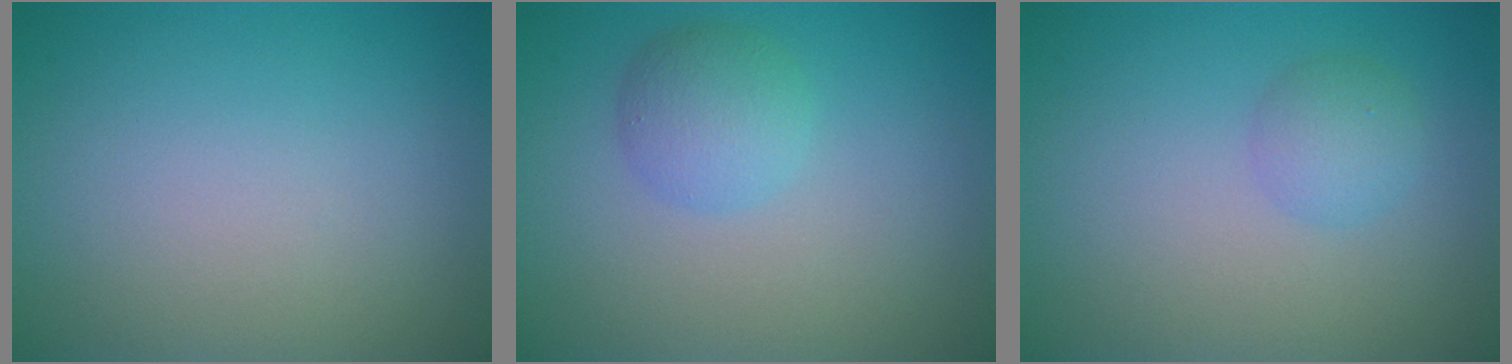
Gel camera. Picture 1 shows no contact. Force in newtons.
{"total": 2.7, "press": 2.7, "slide": 0.1}
{"total": 1.8, "press": 1.8, "slide": 0.1}